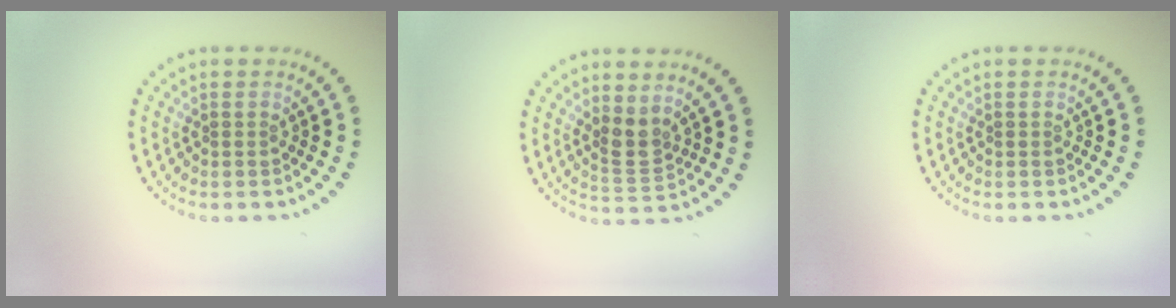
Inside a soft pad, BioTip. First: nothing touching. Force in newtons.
{"total": 2.1, "press": 1.7, "slide": 1.2}
{"total": 0.0}